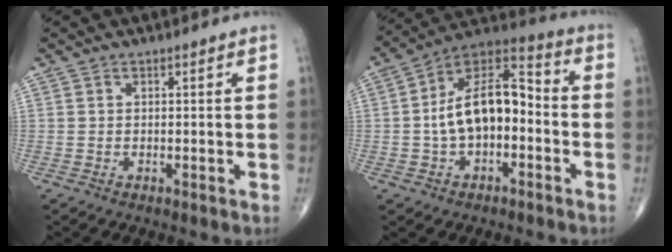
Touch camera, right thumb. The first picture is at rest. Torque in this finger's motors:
{"motor_torque": [2.27, 2.12, 1.36, -0.55, 0.15]}